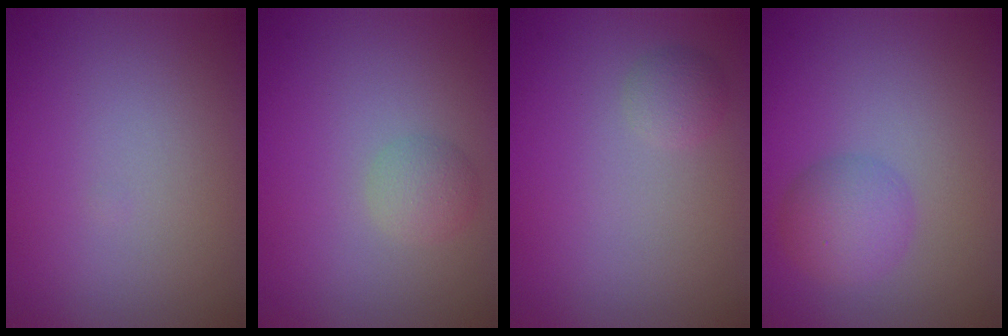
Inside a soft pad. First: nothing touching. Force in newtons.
{"total": 1.6, "press": 1.6, "slide": 0.0}
{"total": 1.3, "press": 1.3, "slide": 0.0}
{"total": 2.9, "press": 2.9, "slide": 0.1}